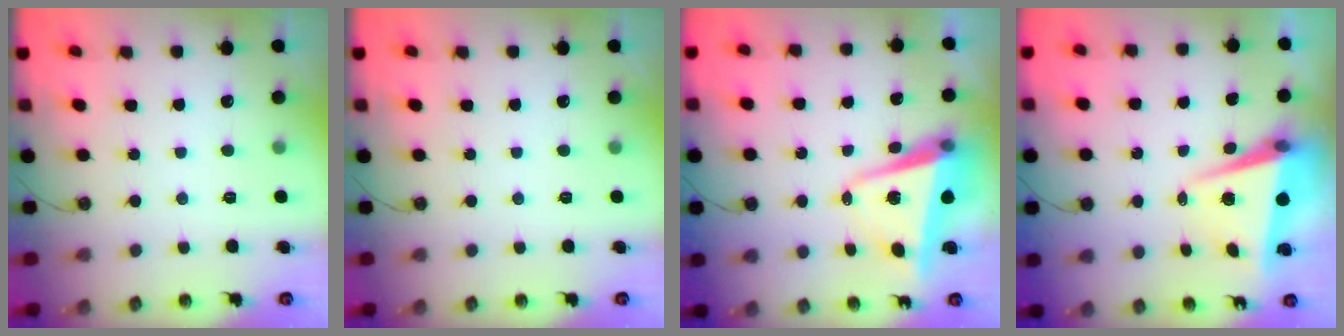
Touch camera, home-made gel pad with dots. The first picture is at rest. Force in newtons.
{"total": 0.0}
{"total": 7.4, "press": 7.2, "slide": 1.3}
{"total": 6.7, "press": 6.4, "slide": 1.8}